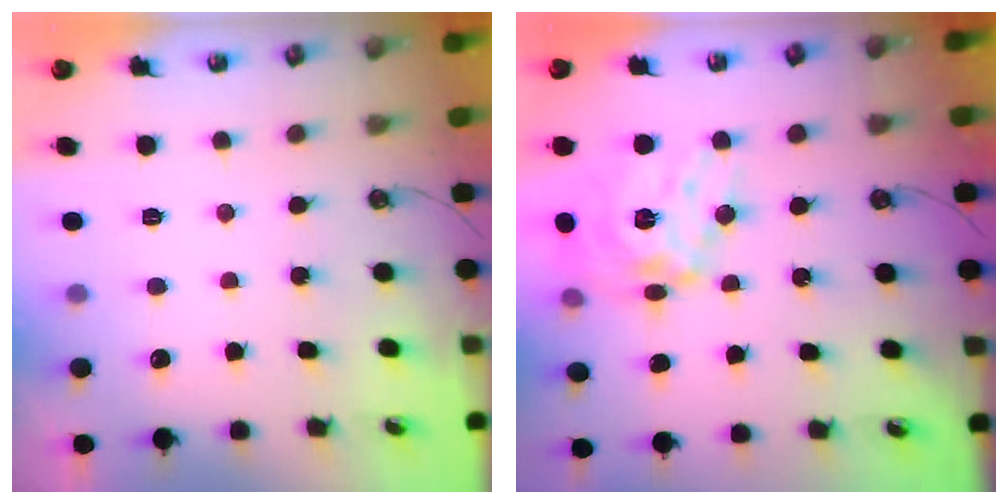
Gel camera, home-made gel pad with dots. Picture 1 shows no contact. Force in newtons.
{"total": 18.5, "press": 18.5, "slide": 1.6}